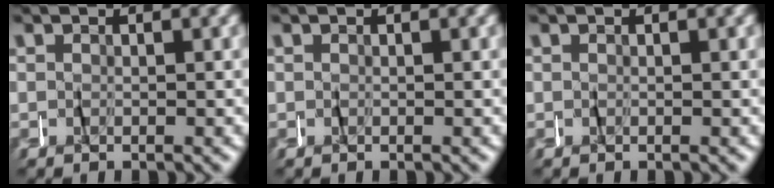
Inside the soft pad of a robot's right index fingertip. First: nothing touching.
{"total": 0.0}
{"total": 0.0}